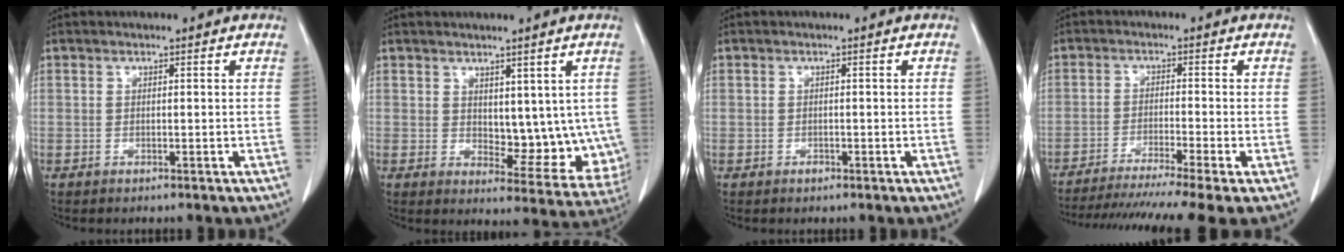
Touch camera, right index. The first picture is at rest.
{"total": 9.2, "force": [1.5, 5.0, 7.6], "torque": [-0.078, -0.010, 0.033]}
{"total": 0.8, "force": [-0.5, 0.7, 0.1], "torque": [0.002, 0.003, -0.009]}
{"total": 14.2, "force": [-11.5, -1.2, 8.3], "torque": [-0.128, -0.030, -0.182]}